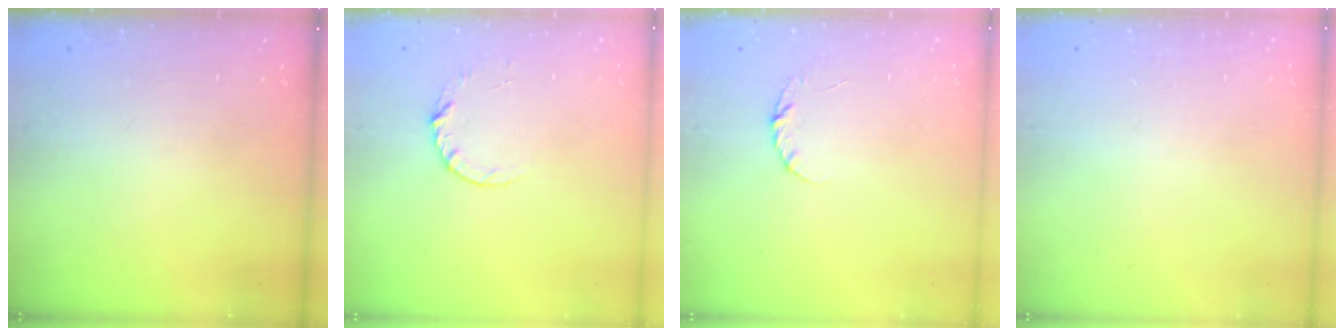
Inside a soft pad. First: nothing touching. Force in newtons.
{"total": 4.8, "press": 4.8, "slide": 0.5}
{"total": 4.0, "press": 4.0, "slide": 0.4}
{"total": 2.6, "press": 2.6, "slide": 0.2}